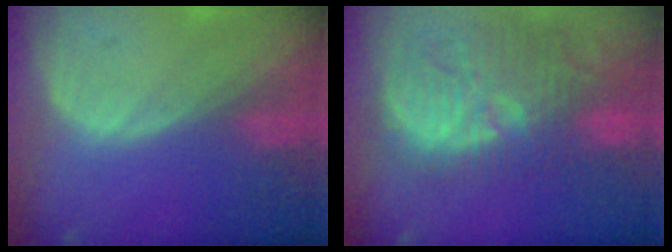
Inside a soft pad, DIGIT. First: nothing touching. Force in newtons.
{"total": 12.8, "press": 12.1, "slide": 4.2}